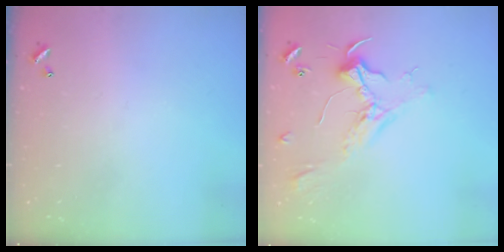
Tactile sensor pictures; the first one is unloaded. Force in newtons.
{"total": 2.3, "press": 2.2, "slide": 0.8}